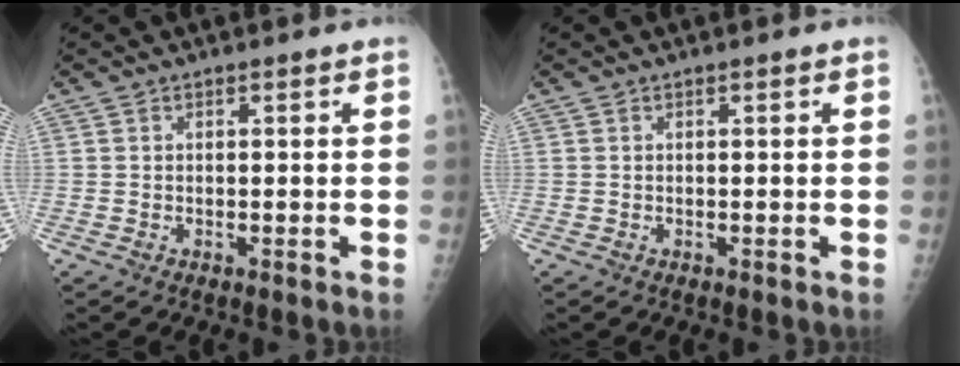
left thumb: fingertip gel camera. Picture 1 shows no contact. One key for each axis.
{"total": 0.0}